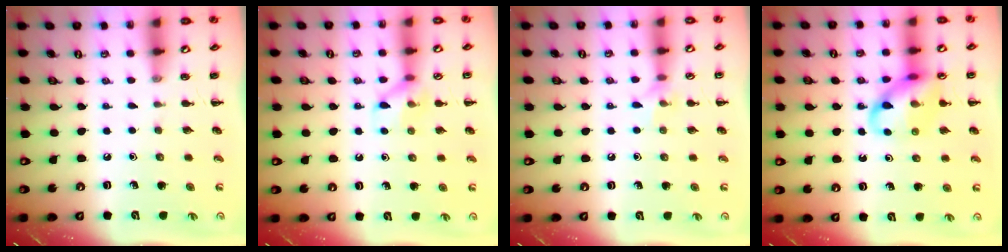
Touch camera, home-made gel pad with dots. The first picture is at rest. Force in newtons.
{"total": 8.3, "press": 8.2, "slide": 1.3}
{"total": 6.4, "press": 6.2, "slide": 1.5}
{"total": 12.5, "press": 12.5, "slide": 1.2}